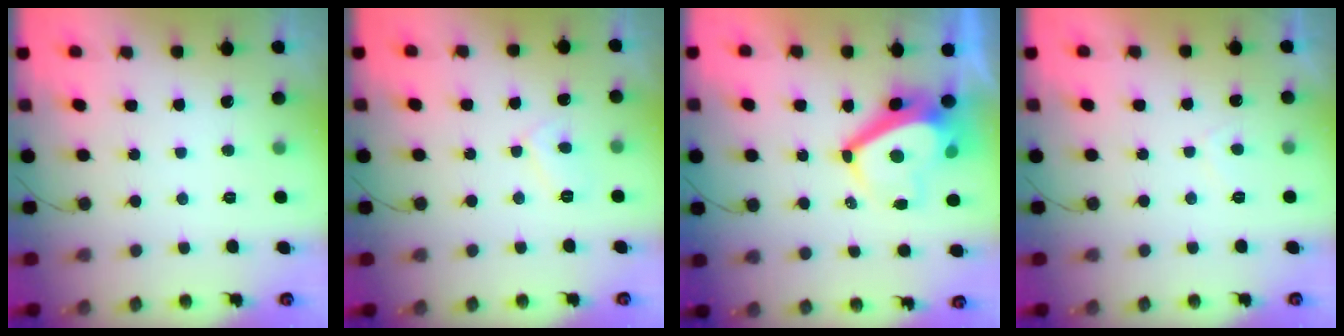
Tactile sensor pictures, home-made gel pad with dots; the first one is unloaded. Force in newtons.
{"total": 4.9, "press": 4.9, "slide": 0.5}
{"total": 7.9, "press": 7.9, "slide": 1.0}
{"total": 2.1, "press": 2.0, "slide": 0.7}